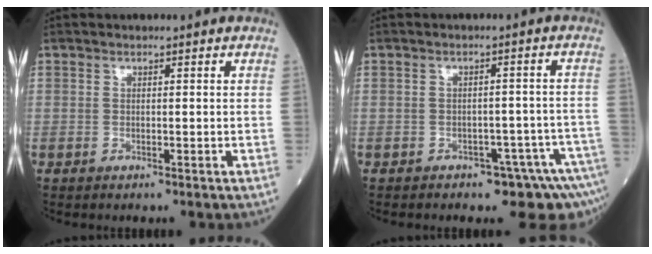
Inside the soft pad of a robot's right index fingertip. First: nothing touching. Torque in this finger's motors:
{"motor_torque": [0.29, -0.67, 0.26, 0.00]}